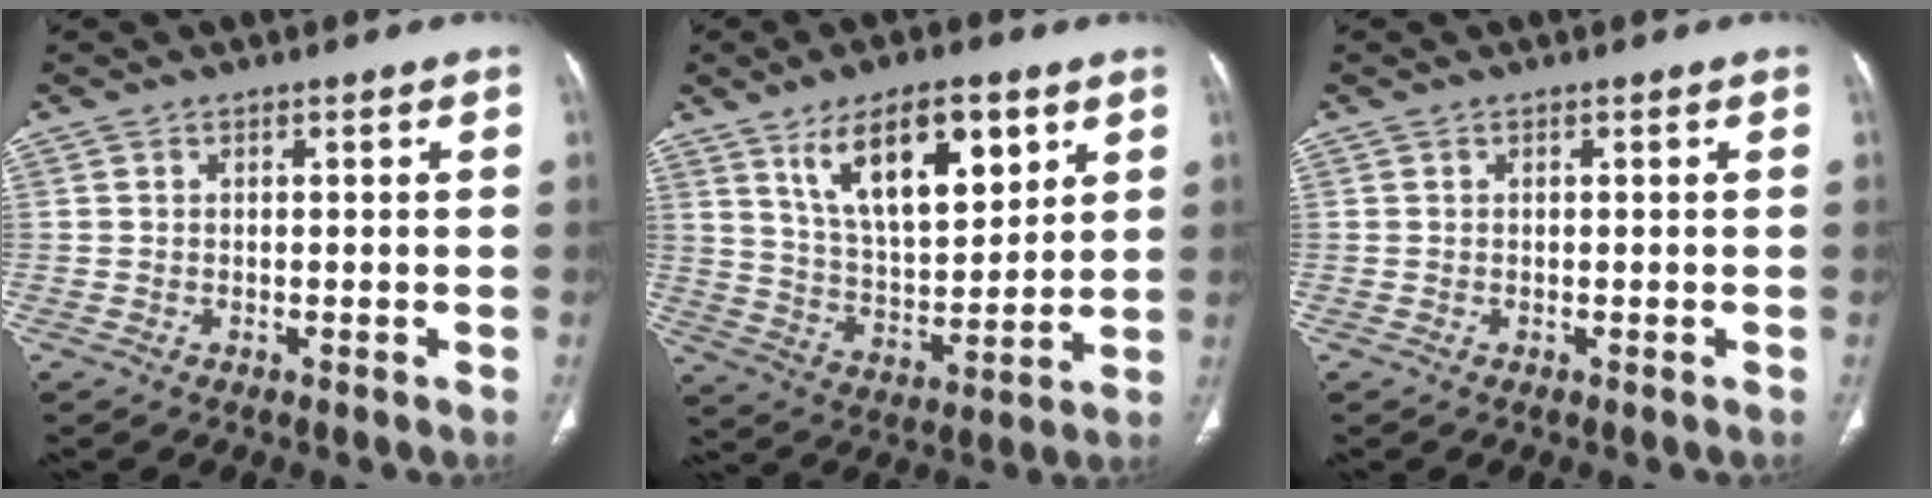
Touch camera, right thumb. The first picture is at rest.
{"total": 16.8, "force": [8.5, 7.2, 12.5], "torque": [-0.175, -0.040, 0.156]}
{"total": 0.0}